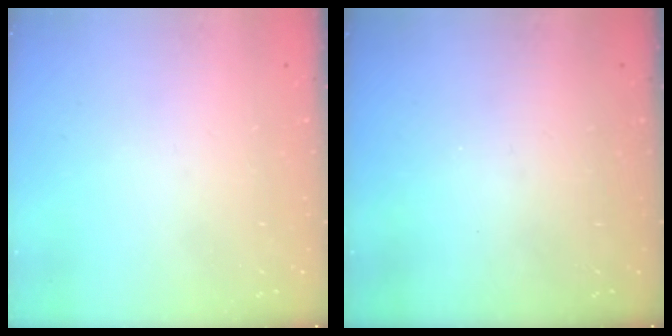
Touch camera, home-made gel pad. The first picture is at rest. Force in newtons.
{"total": 0.0}